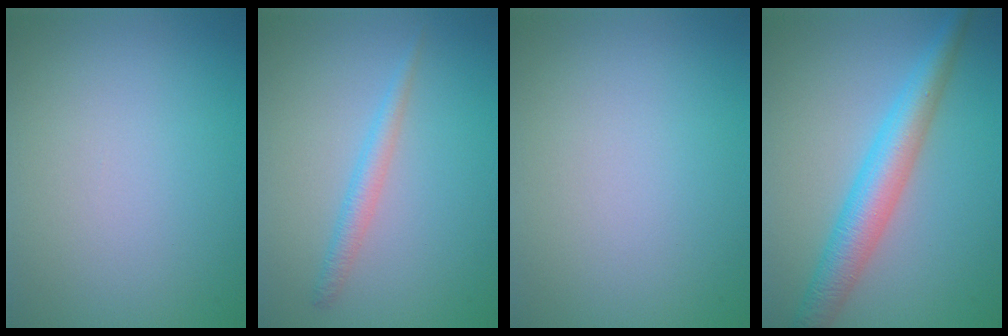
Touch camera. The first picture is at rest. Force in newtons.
{"total": 1.8, "press": 1.8, "slide": 0.1}
{"total": 0.0}
{"total": 5.3, "press": 5.3, "slide": 0.1}